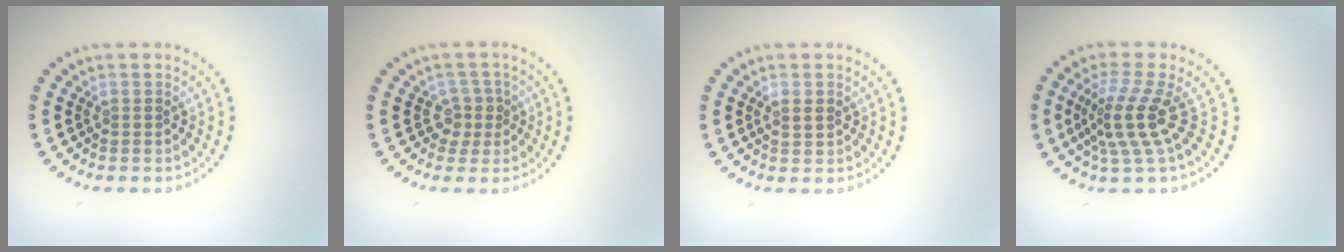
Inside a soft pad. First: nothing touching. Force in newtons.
{"total": 1.9, "press": 1.5, "slide": 1.1}
{"total": 0.7, "press": 0.7, "slide": 0.0}
{"total": 4.0, "press": 2.6, "slide": 3.0}